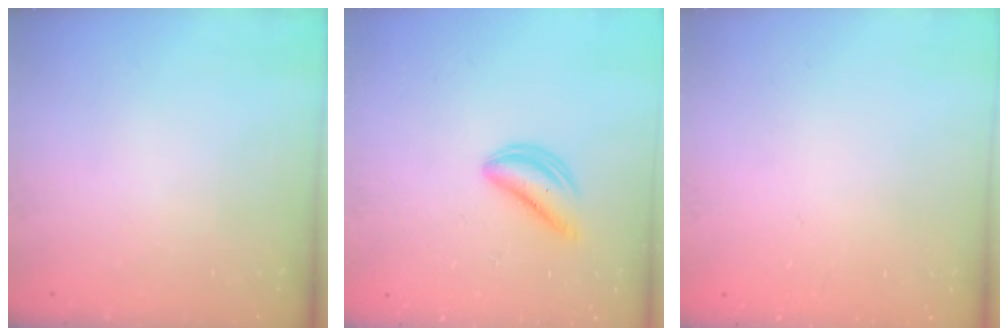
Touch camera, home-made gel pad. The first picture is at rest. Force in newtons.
{"total": 4.9, "press": 4.9, "slide": 0.5}
{"total": 2.2, "press": 2.2, "slide": 0.1}